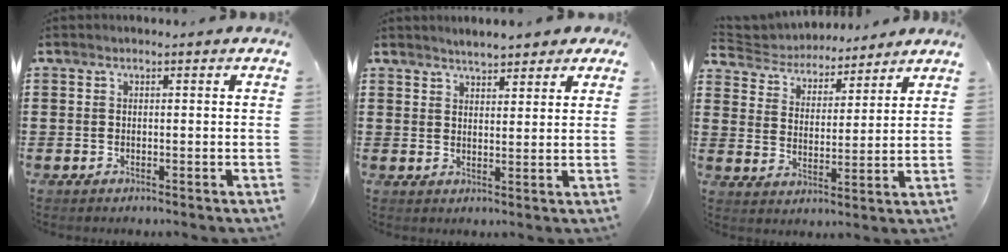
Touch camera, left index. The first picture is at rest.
{"total": 3.1, "force": [2.9, 0.7, 0.9], "torque": [-0.026, 0.000, 0.054]}
{"total": 4.5, "force": [4.4, 0.9, 0.1], "torque": [-0.030, -0.028, 0.074]}